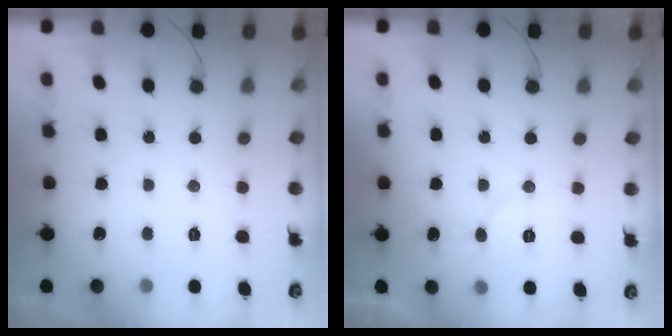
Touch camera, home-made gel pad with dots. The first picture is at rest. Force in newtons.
{"total": 4.9, "press": 4.9, "slide": 0.5}